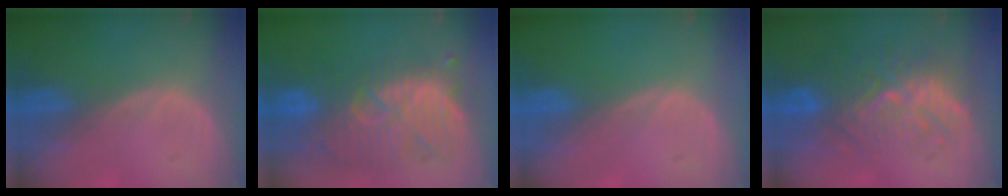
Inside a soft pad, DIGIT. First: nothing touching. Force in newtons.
{"total": 11.8, "press": 10.9, "slide": 4.4}
{"total": 0.0}
{"total": 9.4, "press": 9.0, "slide": 2.7}